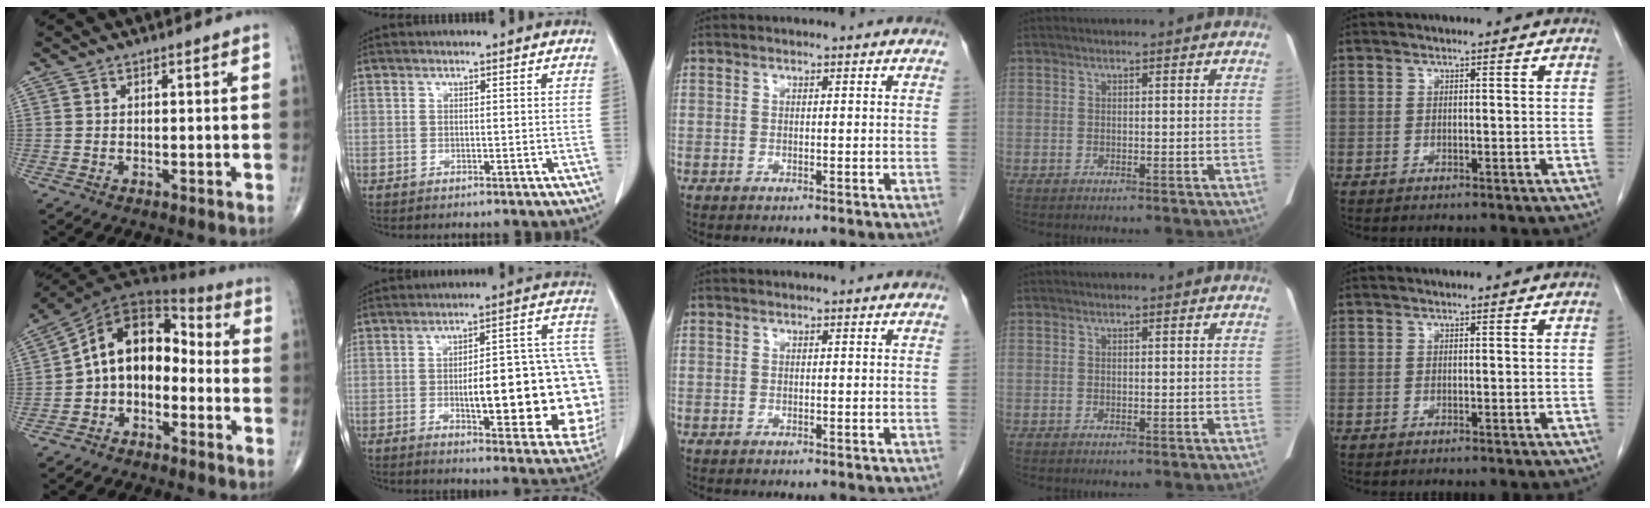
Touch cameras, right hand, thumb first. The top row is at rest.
{"thumb": {"total": 12.7, "force": [-2.0, 8.8, 8.9], "torque": [-0.119, 0.065, -0.051]}, "index": {"total": 24.1, "force": [-3.1, 6.2, 23.1], "torque": [-0.214, 0.032, -0.025]}}